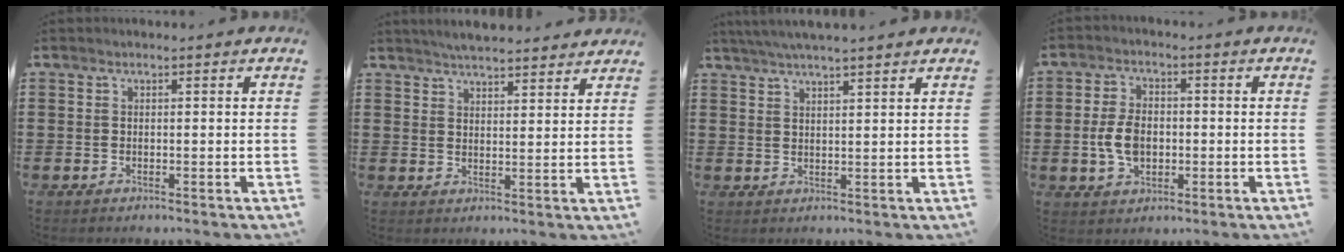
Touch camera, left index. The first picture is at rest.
{"total": 3.8, "force": [3.7, -0.1, 0.6], "torque": [-0.021, -0.011, 0.067]}
{"total": 3.4, "force": [3.1, -0.5, 1.2], "torque": [-0.032, -0.004, 0.055]}
{"total": 5.8, "force": [-0.8, 3.7, 4.4], "torque": [-0.110, -0.001, -0.022]}